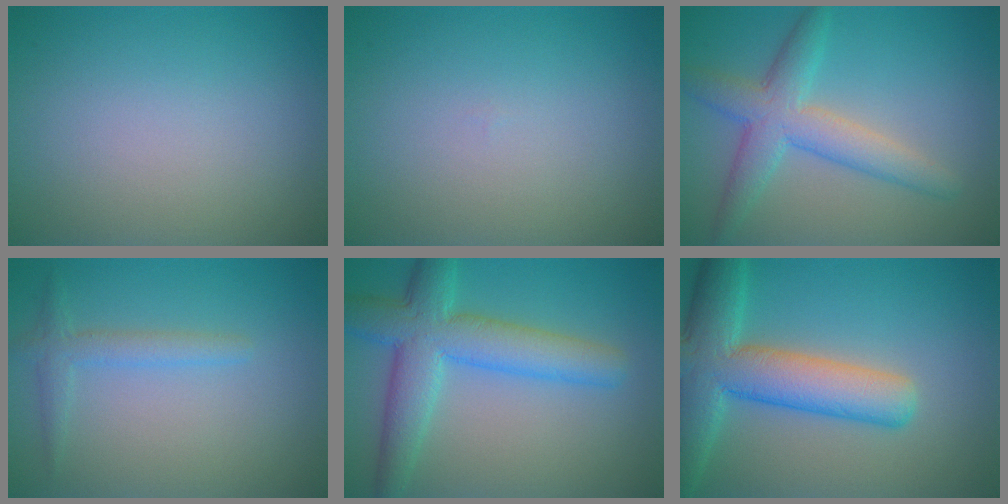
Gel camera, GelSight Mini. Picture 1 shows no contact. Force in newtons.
{"total": 0.0}
{"total": 4.8, "press": 4.8, "slide": 0.1}
{"total": 1.9, "press": 1.9, "slide": 0.1}
{"total": 6.8, "press": 6.8, "slide": 0.2}
{"total": 8.5, "press": 8.5, "slide": 0.5}